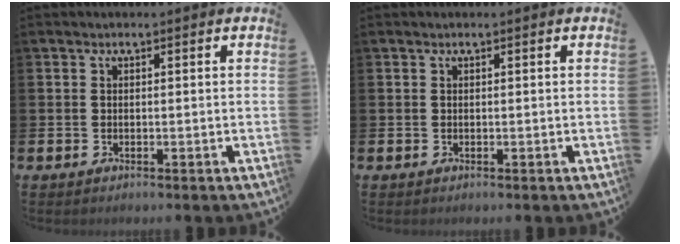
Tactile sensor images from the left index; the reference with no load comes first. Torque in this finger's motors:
{"motor_torque": [-0.05, -0.04, 0.05, 0.02]}